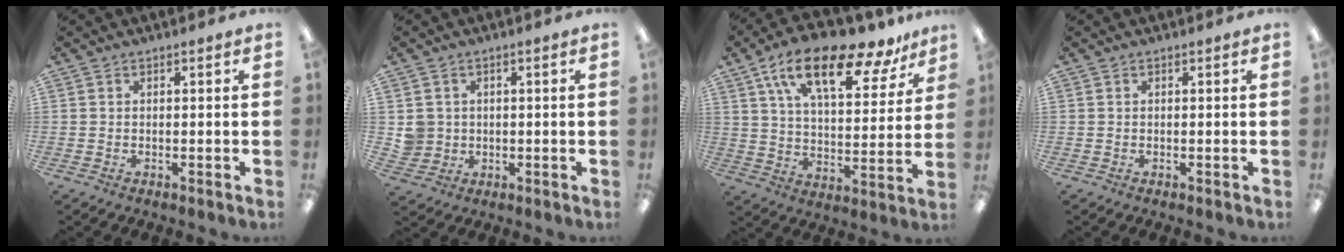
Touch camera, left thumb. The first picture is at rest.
{"total": 4.1, "force": [0.5, 4.1, 0.2], "torque": [-0.007, 0.006, 0.012]}
{"total": 19.8, "force": [13.5, 7.6, 12.3], "torque": [-0.209, -0.067, 0.226]}
{"total": 0.0}